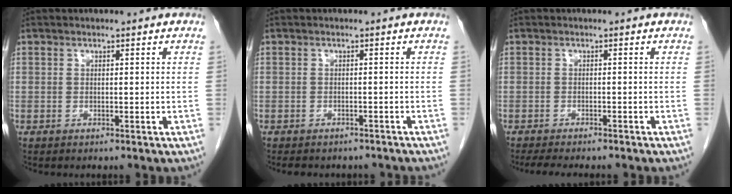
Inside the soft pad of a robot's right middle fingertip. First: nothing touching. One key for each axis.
{"total": 7.8, "fx": -6.9, "fy": 2.6, "fz": 2.6, "tx": -0.041, "ty": 0.000, "tz": -0.077}
{"total": 7.7, "fx": -6.6, "fy": 1.2, "fz": 3.8, "tx": -0.053, "ty": -0.011, "tz": -0.090}